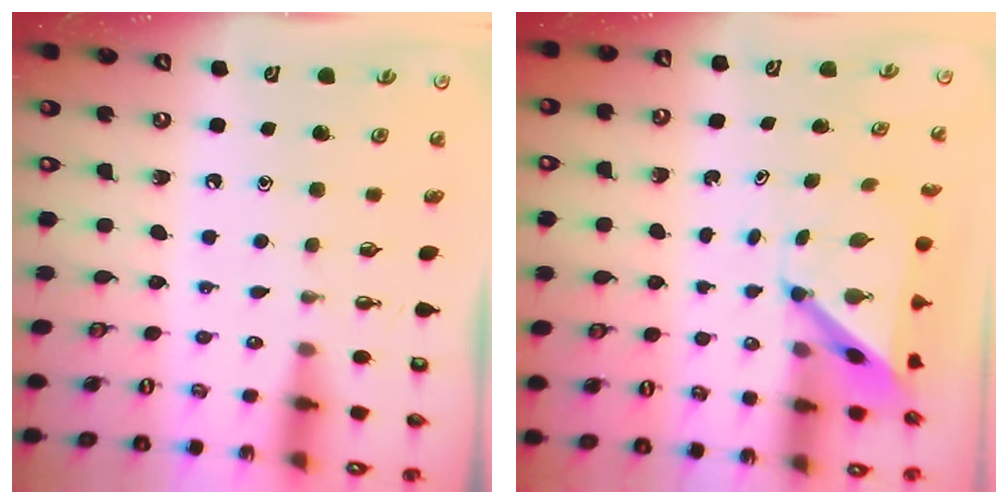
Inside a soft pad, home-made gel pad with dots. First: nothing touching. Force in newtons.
{"total": 4.8, "press": 4.8, "slide": 0.2}